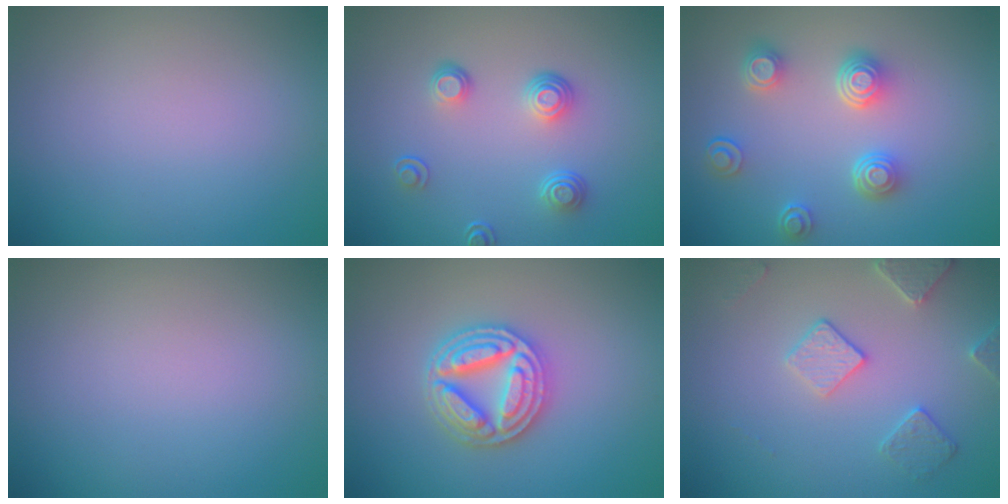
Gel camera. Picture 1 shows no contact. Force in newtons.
{"total": 2.6, "press": 1.7, "slide": 2.0}
{"total": 3.9, "press": 3.0, "slide": 2.5}
{"total": 0.0}
{"total": 5.0, "press": 5.0, "slide": 0.8}
{"total": 2.9, "press": 2.9, "slide": 0.1}